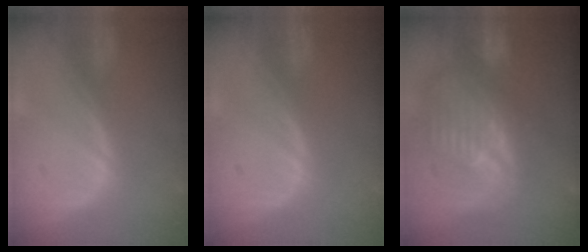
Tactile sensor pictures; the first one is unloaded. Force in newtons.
{"total": 0.0}
{"total": 11.9, "press": 10.4, "slide": 5.9}